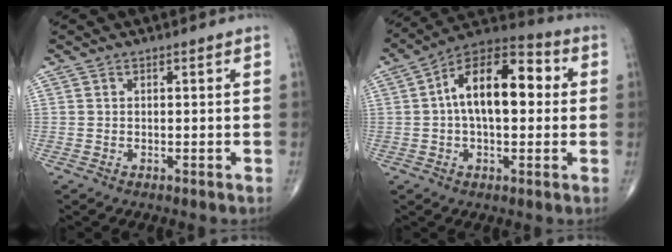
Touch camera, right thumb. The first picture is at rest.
{"total": 16.2, "force": [2.0, 8.5, 13.7], "torque": [-0.208, 0.037, 0.022]}